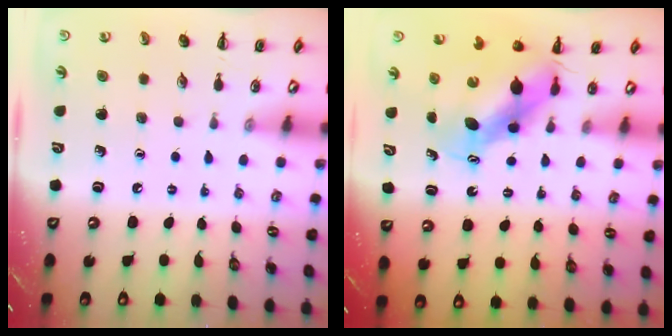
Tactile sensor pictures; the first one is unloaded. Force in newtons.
{"total": 6.6, "press": 6.4, "slide": 1.3}